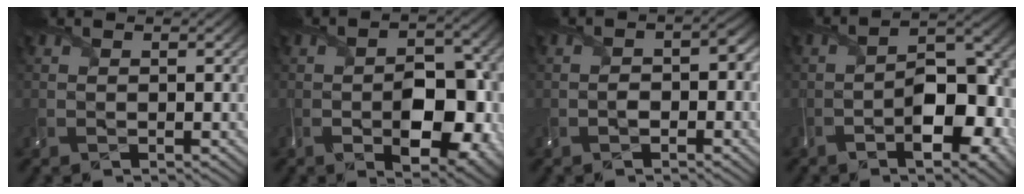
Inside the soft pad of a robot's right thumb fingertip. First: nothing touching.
{"total": 9.8, "force": [-2.7, 5.6, 7.6], "torque": [-0.112, -0.012, -0.035]}
{"total": 2.7, "force": [-1.0, 1.6, 1.9], "torque": [-0.032, -0.001, -0.018]}
{"total": 10.2, "force": [-4.0, 5.0, 7.9], "torque": [-0.116, -0.005, -0.069]}